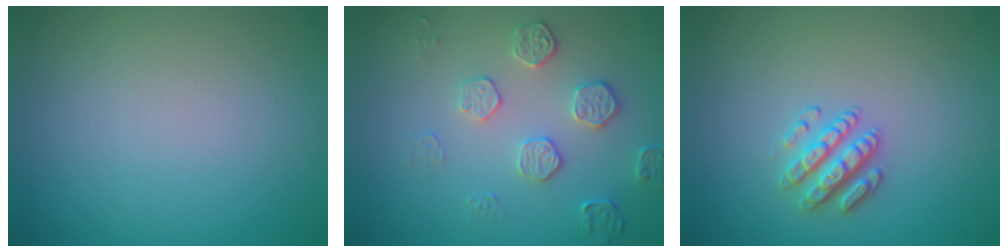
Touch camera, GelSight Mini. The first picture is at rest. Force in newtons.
{"total": 2.2, "press": 1.8, "slide": 1.2}
{"total": 2.6, "press": 2.6, "slide": 0.6}